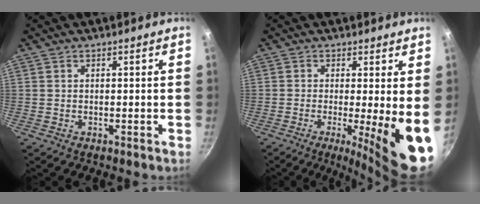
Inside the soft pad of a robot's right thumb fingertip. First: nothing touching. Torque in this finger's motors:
{"motor_torque": [2.55, 2.45, 1.81, -0.41, 0.37]}